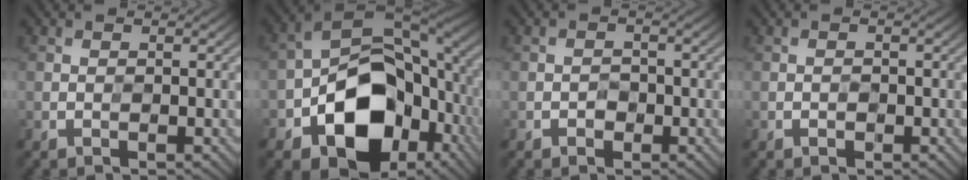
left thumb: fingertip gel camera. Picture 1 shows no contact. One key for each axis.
{"total": 17.6, "fx": -5.4, "fy": 11.9, "fz": 11.7, "tx": -0.192, "ty": -0.028, "tz": -0.087}
{"total": 1.4, "fx": -0.7, "fy": 1.0, "fz": 0.6, "tx": -0.007, "ty": 0.002, "tz": -0.015}
{"total": 0.6, "fx": -0.3, "fy": 0.4, "fz": 0.3, "tx": -0.002, "ty": 0.000, "tz": -0.005}